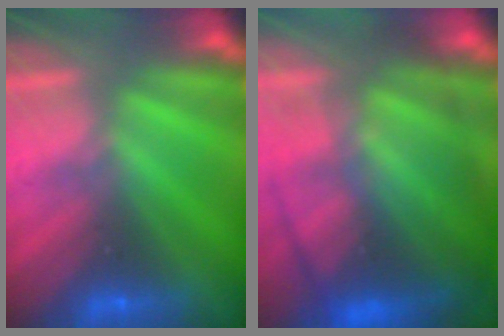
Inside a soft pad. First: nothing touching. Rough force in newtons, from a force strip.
{"total": 7.3}